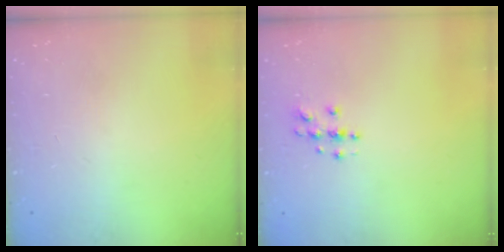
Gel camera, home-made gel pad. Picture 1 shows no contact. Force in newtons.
{"total": 4.0, "press": 4.0, "slide": 0.5}